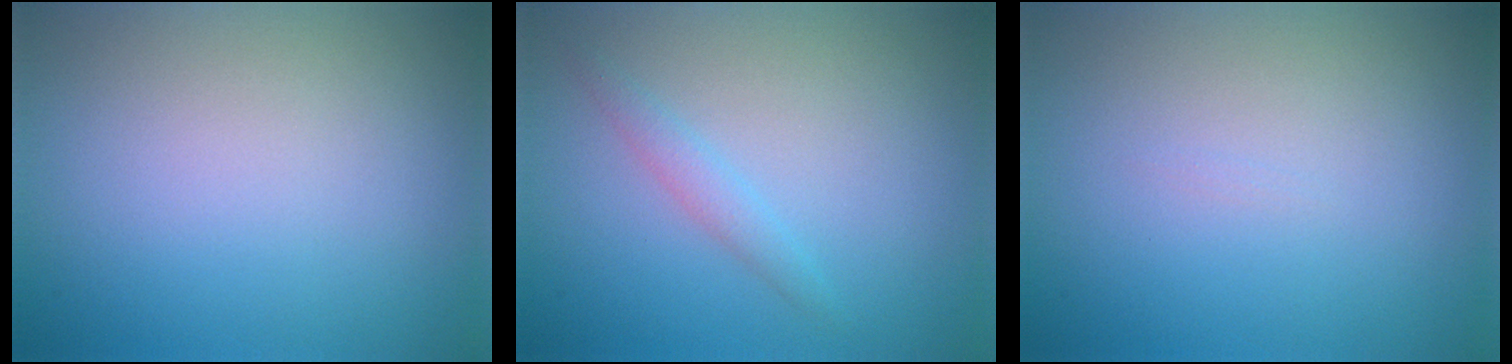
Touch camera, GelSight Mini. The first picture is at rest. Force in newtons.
{"total": 1.1, "press": 1.1, "slide": 0.1}
{"total": 0.0}